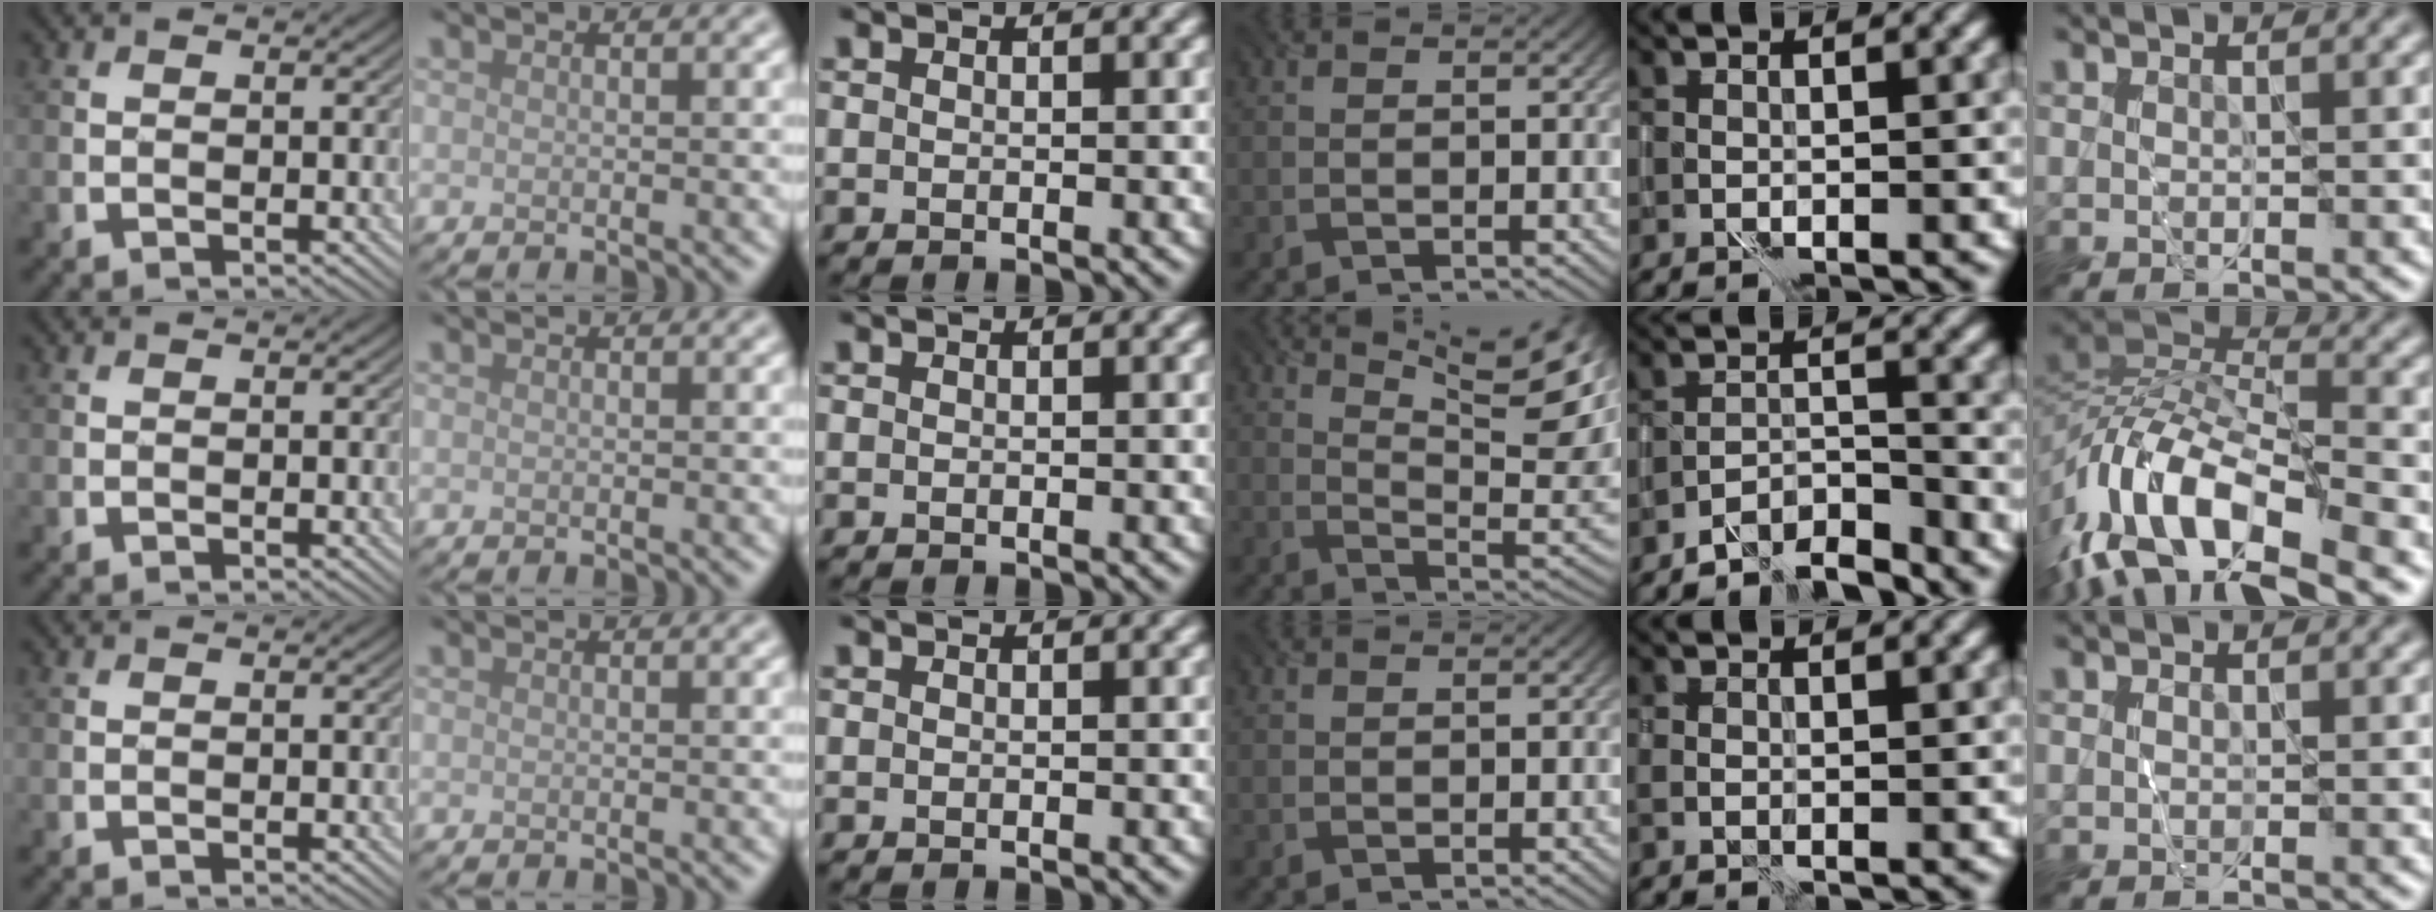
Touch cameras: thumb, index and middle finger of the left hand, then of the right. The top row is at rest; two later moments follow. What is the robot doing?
{"motion": "wrap", "object": "plastic wrap"}